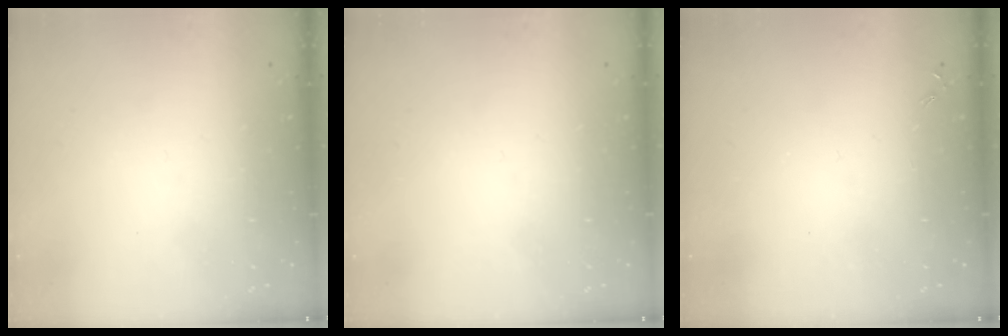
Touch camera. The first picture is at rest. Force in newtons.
{"total": 0.0}
{"total": 0.0}